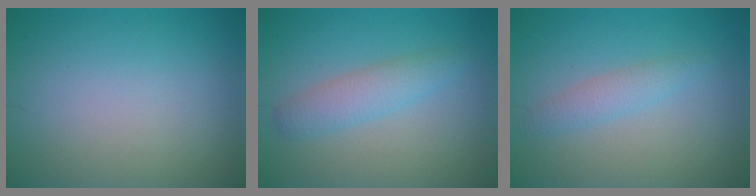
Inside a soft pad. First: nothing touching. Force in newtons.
{"total": 2.8, "press": 2.8, "slide": 0.1}
{"total": 1.8, "press": 1.8, "slide": 0.1}